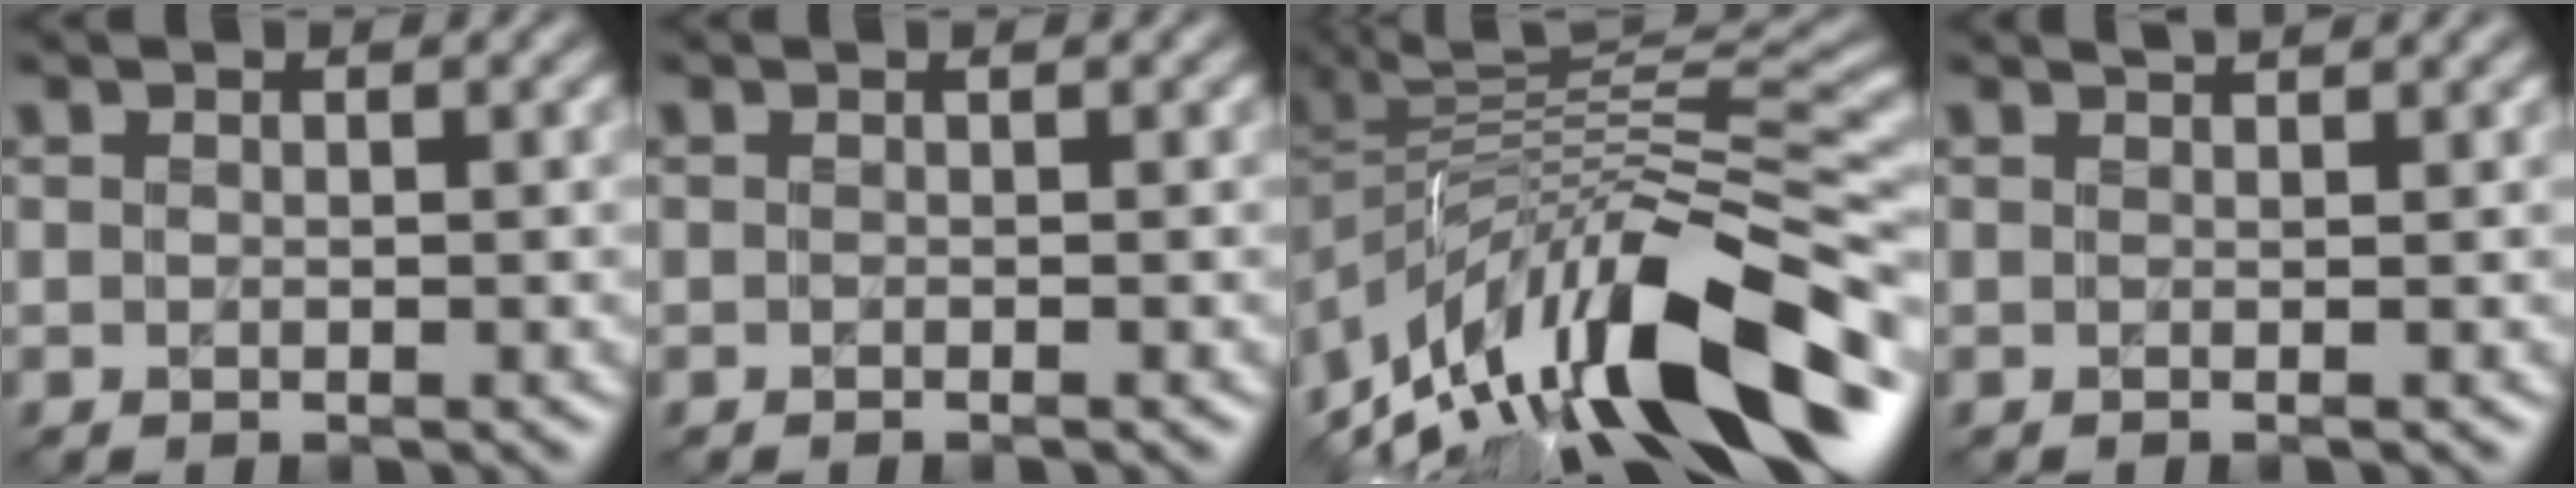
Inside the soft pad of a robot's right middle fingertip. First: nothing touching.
{"total": 0.7, "force": [-0.2, 0.2, 0.6], "torque": [-0.007, 0.000, -0.005]}
{"total": 14.5, "force": [-7.2, 5.4, 11.4], "torque": [-0.200, 0.021, -0.124]}
{"total": 2.3, "force": [1.3, 0.8, 1.7], "torque": [-0.012, 0.001, -0.008]}